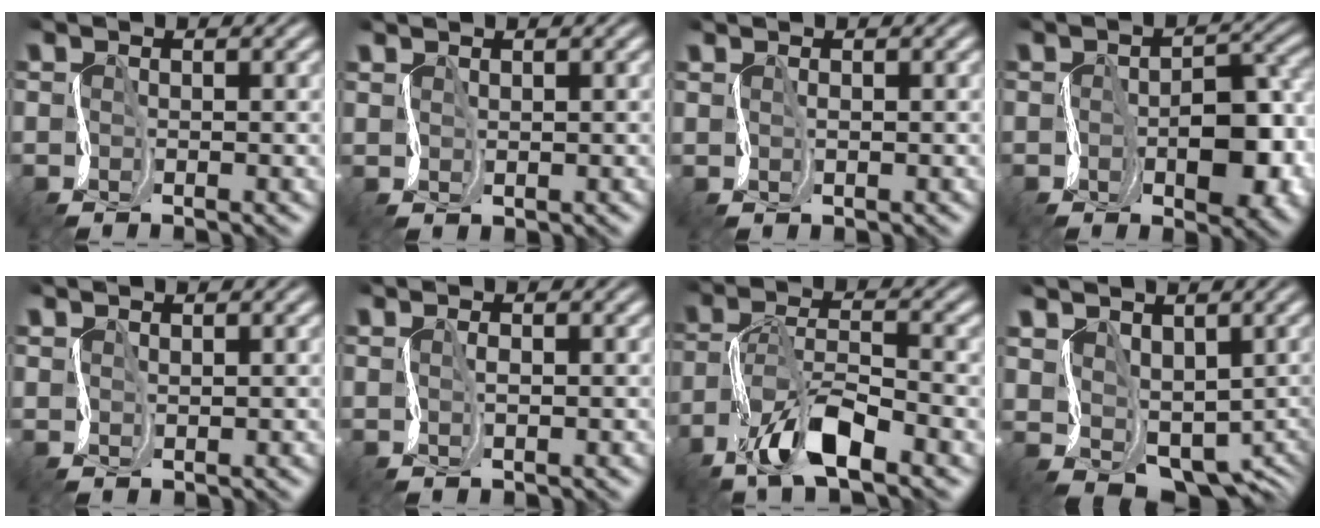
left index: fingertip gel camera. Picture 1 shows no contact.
{"total": 1.0, "force": [0.9, 0.1, -0.5], "torque": [0.007, 0.002, 0.019]}
{"total": 0.6, "force": [0.5, -0.1, -0.3], "torque": [0.004, 0.003, 0.011]}
{"total": 7.5, "force": [-1.9, 3.9, 6.1], "torque": [-0.083, 0.006, -0.029]}
{"total": 1.2, "force": [1.0, 0.1, -0.6], "torque": [0.008, 0.004, 0.022]}
{"total": 0.7, "force": [0.7, -0.1, -0.1], "torque": [0.000, 0.004, 0.014]}
{"total": 7.4, "force": [-4.3, 2.6, 5.4], "torque": [-0.099, 0.010, -0.082]}
{"total": 5.8, "force": [1.3, 4.4, 3.6], "torque": [-0.062, -0.021, 0.035]}